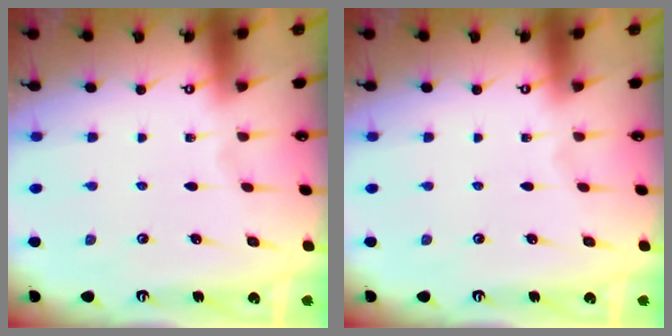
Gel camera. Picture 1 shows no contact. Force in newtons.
{"total": 0.0}